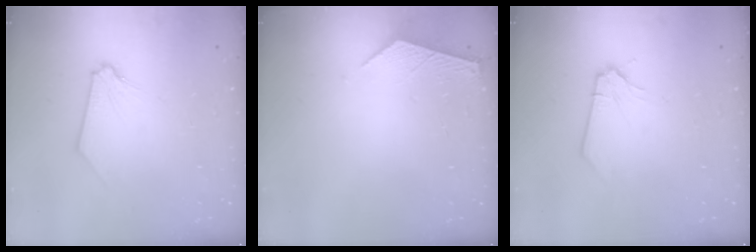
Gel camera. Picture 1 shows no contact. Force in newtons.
{"total": 2.4, "press": 2.4, "slide": 0.3}
{"total": 0.0}